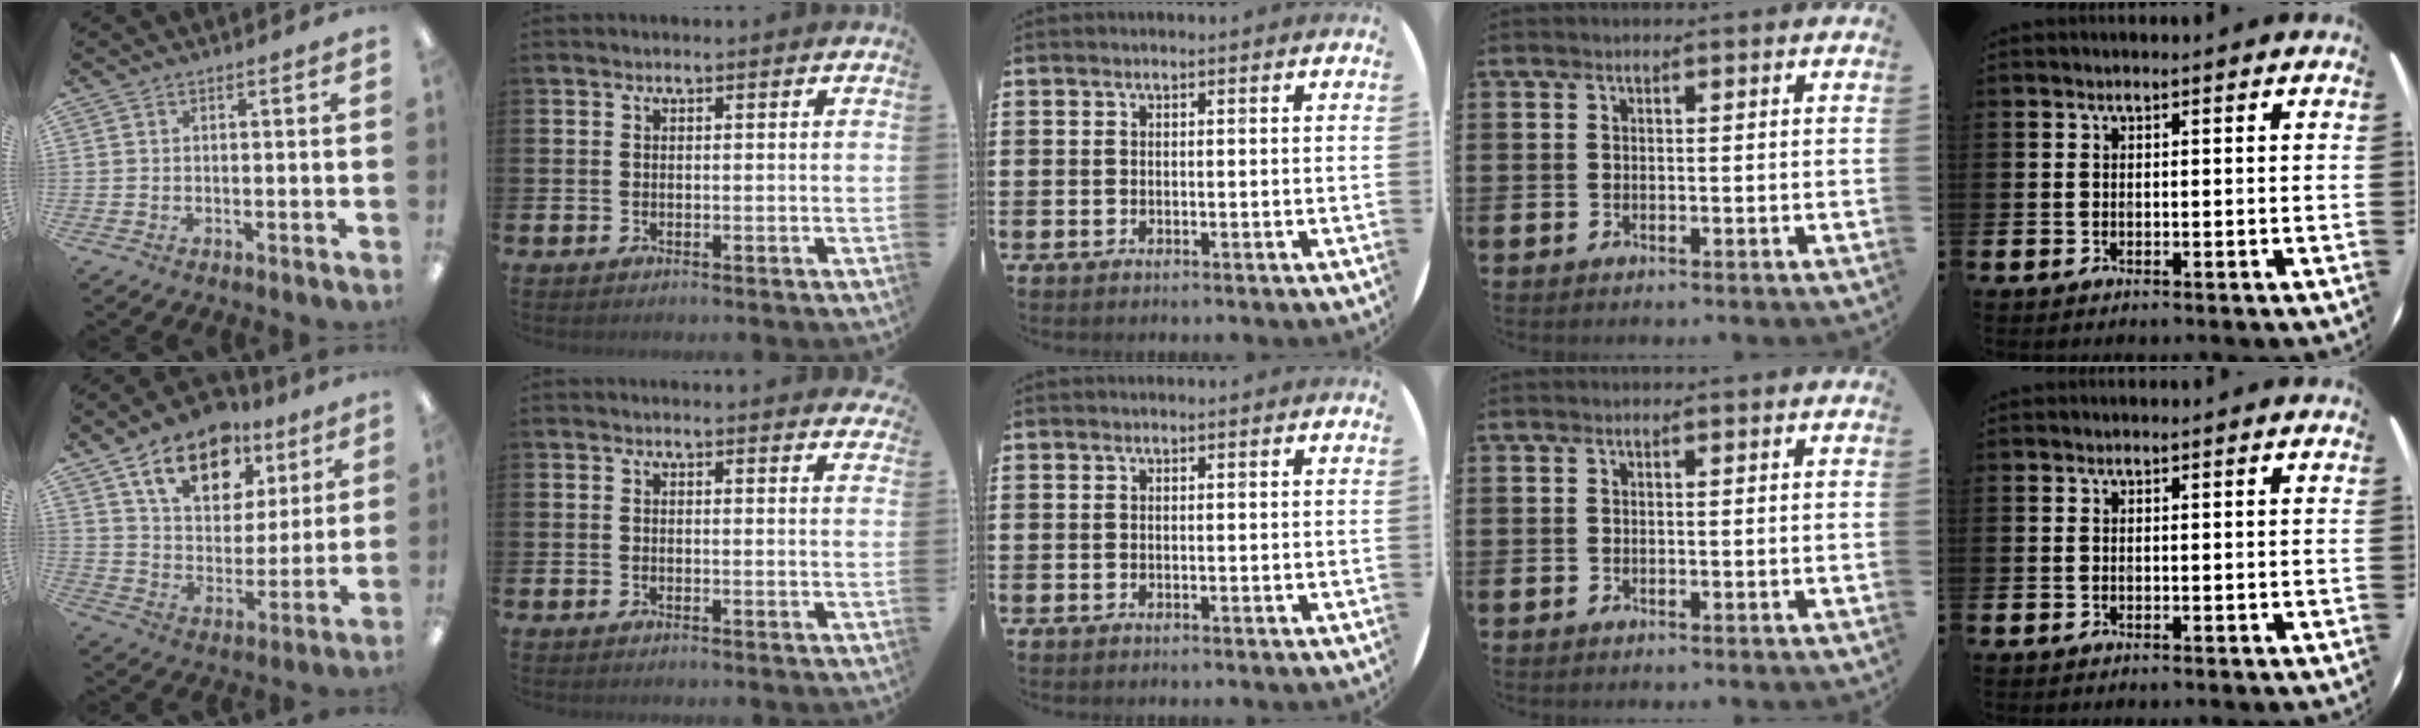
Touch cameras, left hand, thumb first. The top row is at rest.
{"thumb": {"total": 16.4, "force": [10.2, 9.9, 8.2], "torque": [-0.131, -0.044, 0.182]}, "index": {"total": 1.3, "force": [1.3, 0.0, 0.0], "torque": [0.010, -0.008, 0.022]}}